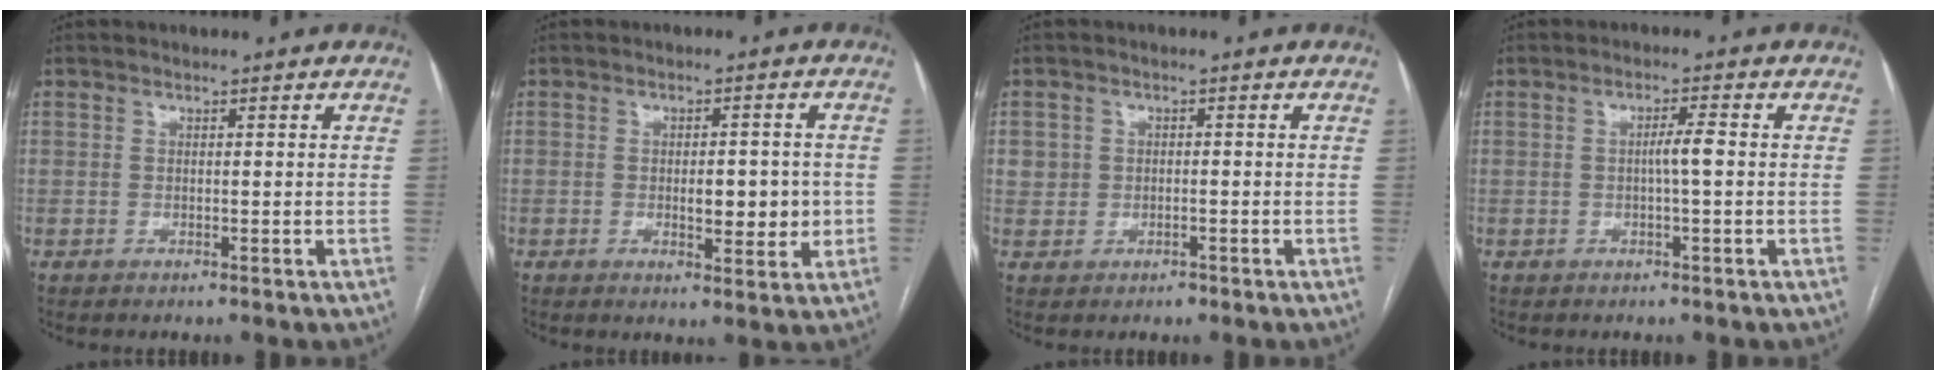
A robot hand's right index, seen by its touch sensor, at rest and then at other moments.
{"total": 5.8, "force": [-0.6, 2.4, 5.3], "torque": [-0.070, 0.000, -0.003]}
{"total": 2.6, "force": [-0.3, 2.5, 0.7], "torque": [-0.010, 0.010, 0.004]}
{"total": 2.6, "force": [0.0, 0.0, 2.6], "torque": [-0.045, 0.002, -0.001]}